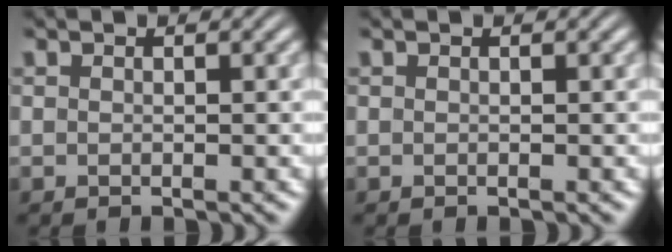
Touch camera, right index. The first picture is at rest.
{"total": 0.0}